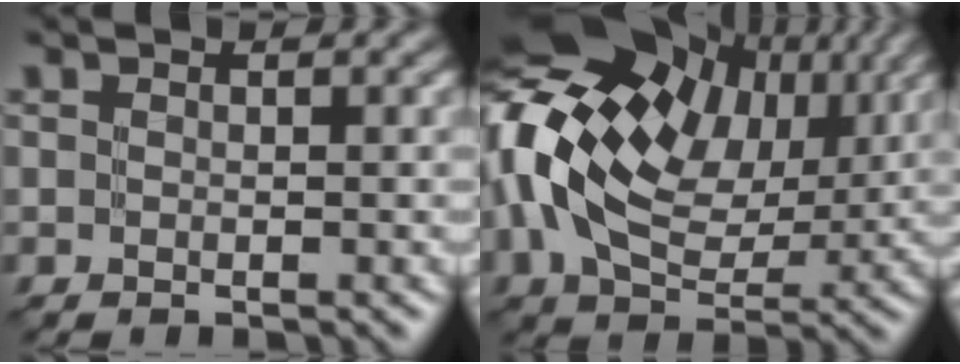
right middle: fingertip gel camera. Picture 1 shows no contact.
{"total": 16.7, "force": [4.7, 11.3, 11.4], "torque": [-0.223, 0.033, 0.078]}